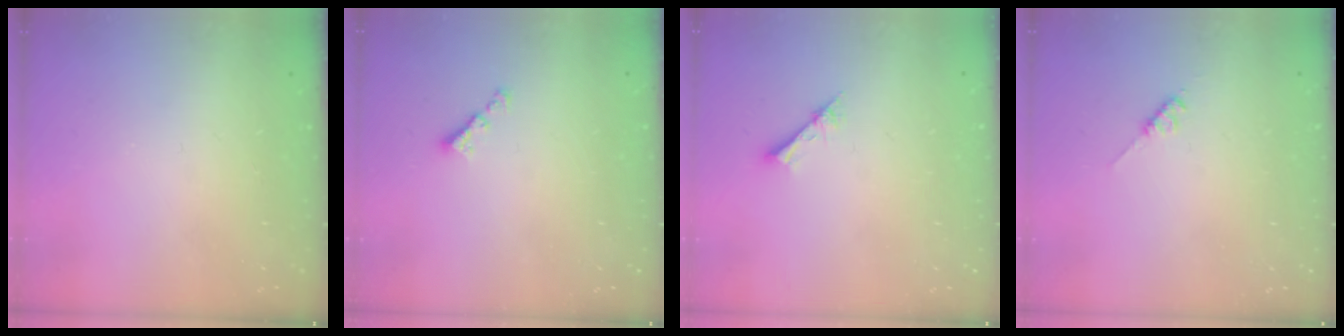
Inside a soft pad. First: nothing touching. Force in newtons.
{"total": 2.3, "press": 2.3, "slide": 0.4}
{"total": 2.1, "press": 2.1, "slide": 0.2}
{"total": 2.8, "press": 2.8, "slide": 0.5}